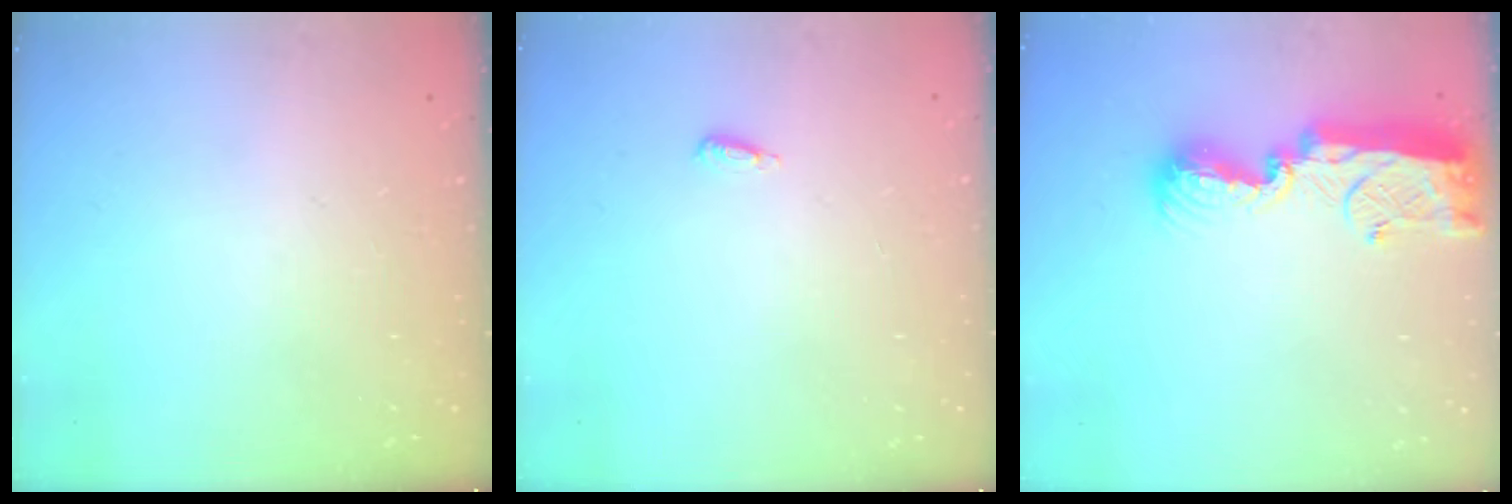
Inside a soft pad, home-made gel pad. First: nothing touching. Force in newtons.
{"total": 6.6, "press": 3.9, "slide": 5.3}
{"total": 13.5, "press": 13.5, "slide": 0.6}